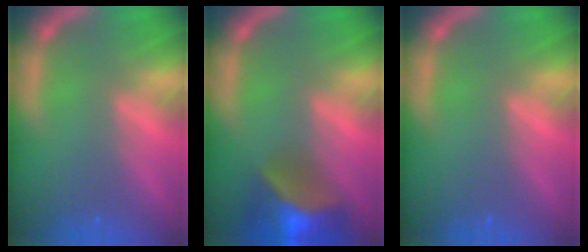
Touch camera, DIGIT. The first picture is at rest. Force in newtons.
{"total": 9.5}
{"total": 0.0}